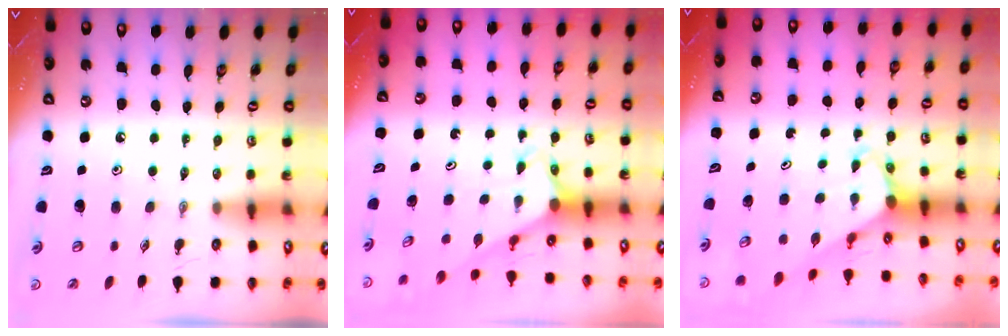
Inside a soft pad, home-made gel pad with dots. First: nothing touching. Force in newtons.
{"total": 2.7, "press": 2.7, "slide": 0.1}
{"total": 2.9, "press": 2.9, "slide": 0.2}